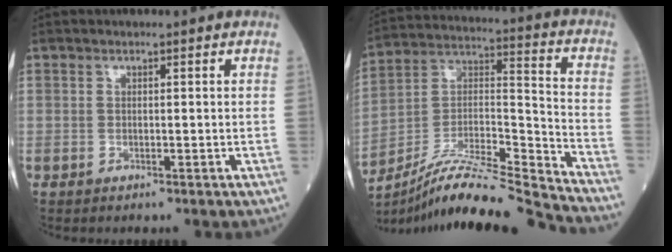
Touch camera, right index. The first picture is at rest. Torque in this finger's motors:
{"motor_torque": [0.45, -0.52, 0.19, 0.09]}